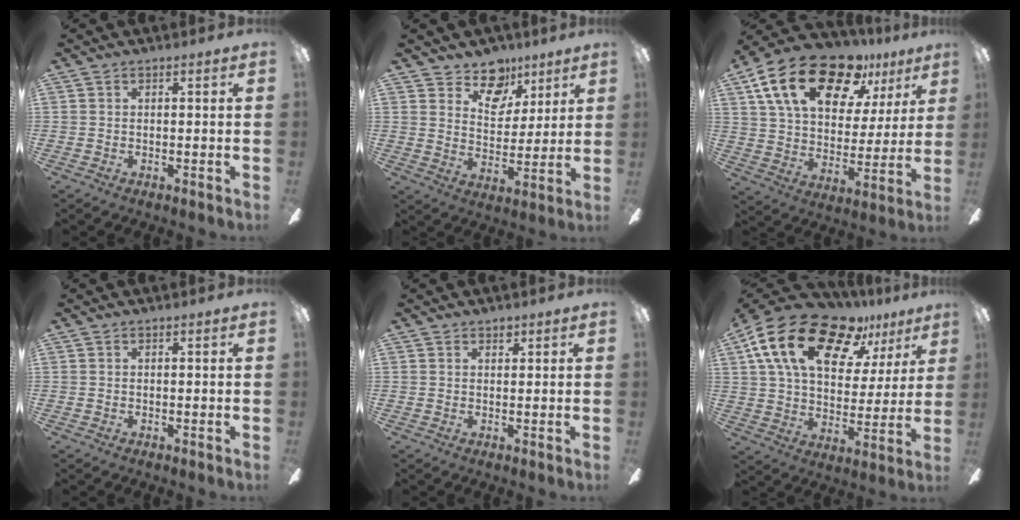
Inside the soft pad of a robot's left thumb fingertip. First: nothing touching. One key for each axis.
{"total": 11.2, "fx": 7.5, "fy": 7.3, "fz": 4.1, "tx": -0.057, "ty": -0.045, "tz": 0.139}
{"total": 22.7, "fx": 13.7, "fy": 11.5, "fz": 13.9, "tx": -0.231, "ty": -0.067, "tz": 0.242}
{"total": 0.0}
{"total": 1.4, "fx": 1.1, "fy": 0.8, "fz": 0.2, "tx": 0.004, "ty": -0.001, "tz": 0.019}
{"total": 21.6, "fx": 13.2, "fy": 11.0, "fz": 13.1, "tx": -0.227, "ty": -0.069, "tz": 0.233}